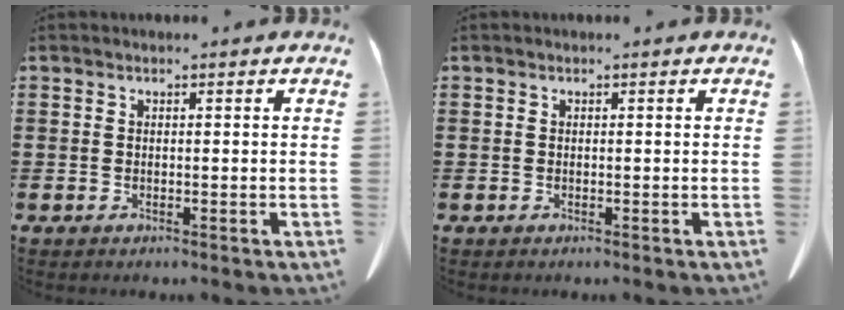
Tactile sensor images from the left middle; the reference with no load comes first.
{"total": 0.0}